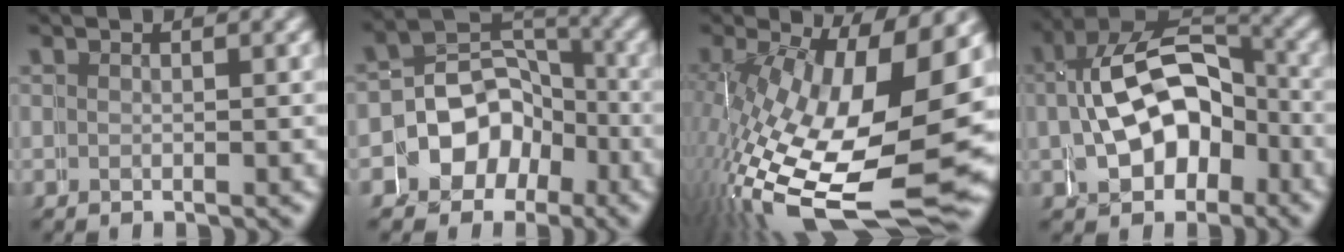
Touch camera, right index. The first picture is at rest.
{"total": 6.2, "force": [-1.4, 6.0, 0.4], "torque": [-0.012, -0.006, -0.033]}
{"total": 14.0, "force": [-5.0, 6.7, 11.2], "torque": [-0.212, -0.069, -0.039]}
{"total": 8.1, "force": [-0.5, 6.9, 4.3], "torque": [-0.094, -0.024, -0.001]}